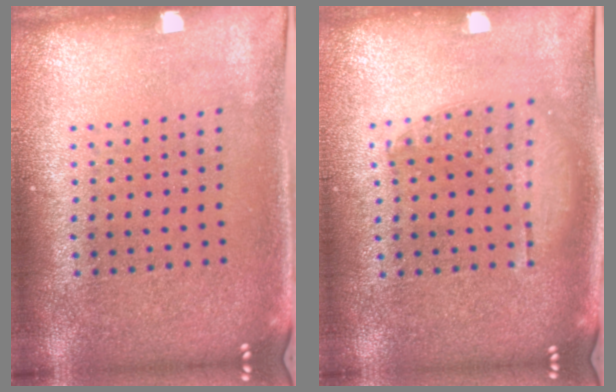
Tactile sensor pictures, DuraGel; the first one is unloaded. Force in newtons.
{"total": 1.2, "press": 1.1, "slide": 0.5}